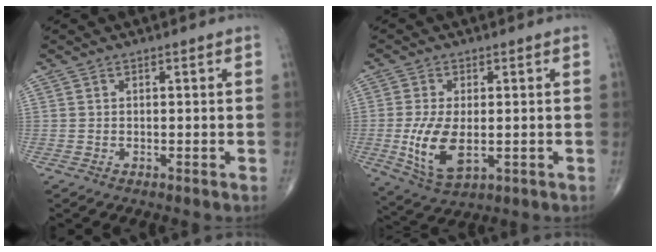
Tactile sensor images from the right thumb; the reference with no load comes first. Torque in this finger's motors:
{"motor_torque": [0.73, 0.76, 1.07, 0.13, 0.09]}